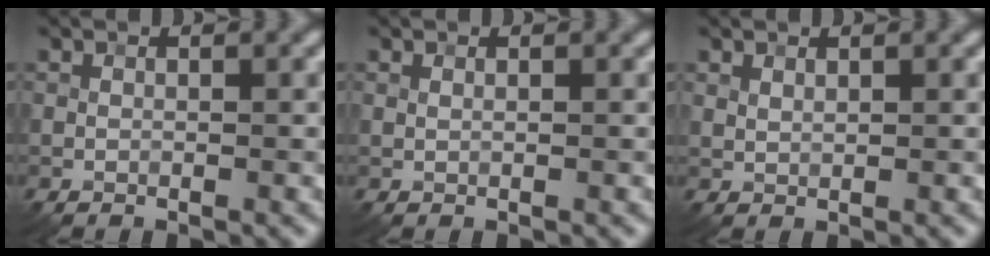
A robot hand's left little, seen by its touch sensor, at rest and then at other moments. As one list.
[{"total": 0.0}, {"total": 0.8, "force": [0.6, 0.3, 0.3], "torque": [-0.010, 0.000, 0.014]}]